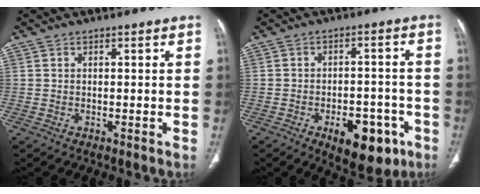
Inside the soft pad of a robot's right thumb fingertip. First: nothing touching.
{"total": 11.8, "force": [-5.6, 6.2, 8.4], "torque": [-0.082, 0.027, -0.066]}